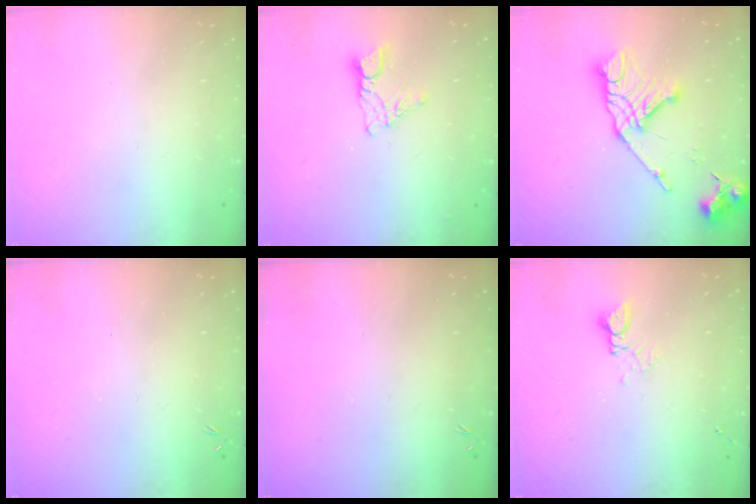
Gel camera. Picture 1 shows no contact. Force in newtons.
{"total": 7.0, "press": 7.0, "slide": 0.5}
{"total": 16.3, "press": 16.2, "slide": 1.8}
{"total": 0.0}
{"total": 0.0}
{"total": 2.6, "press": 2.6, "slide": 0.1}